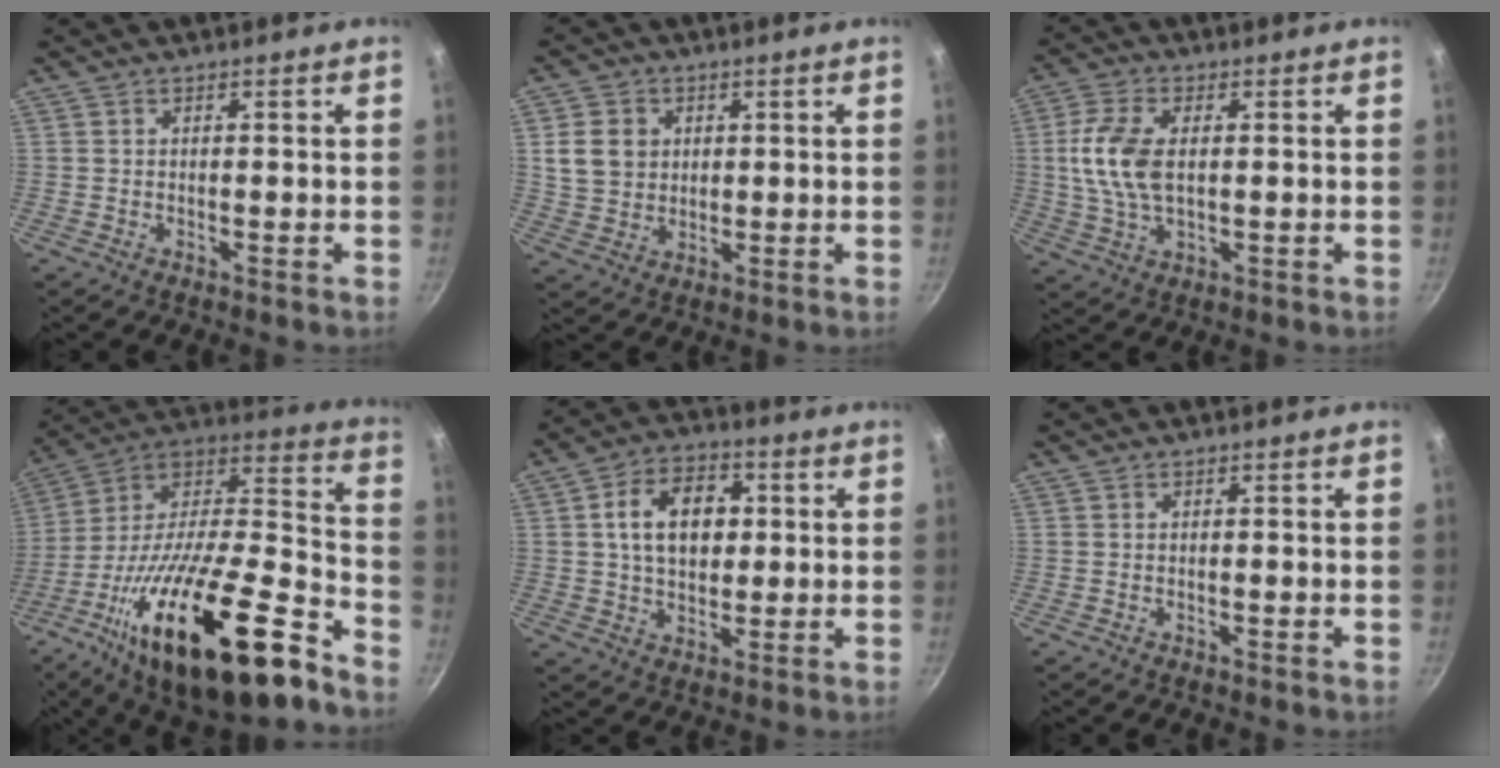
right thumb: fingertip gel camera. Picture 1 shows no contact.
{"total": 7.5, "force": [1.8, 6.3, 3.6], "torque": [-0.044, -0.002, 0.036]}
{"total": 10.2, "force": [1.0, 5.7, 8.4], "torque": [-0.172, 0.005, 0.018]}
{"total": 33.4, "force": [-17.5, 11.5, 26.0], "torque": [-0.382, 0.083, -0.291]}
{"total": 11.9, "force": [2.0, 8.3, 8.3], "torque": [-0.111, 0.010, 0.027]}
{"total": 0.0}